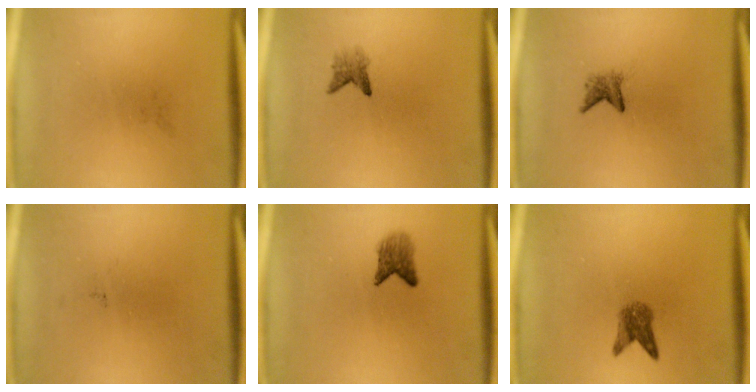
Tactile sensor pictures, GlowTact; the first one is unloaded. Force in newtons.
{"total": 1.8}
{"total": 1.8}
{"total": 0.0}
{"total": 2.8}
{"total": 2.9}